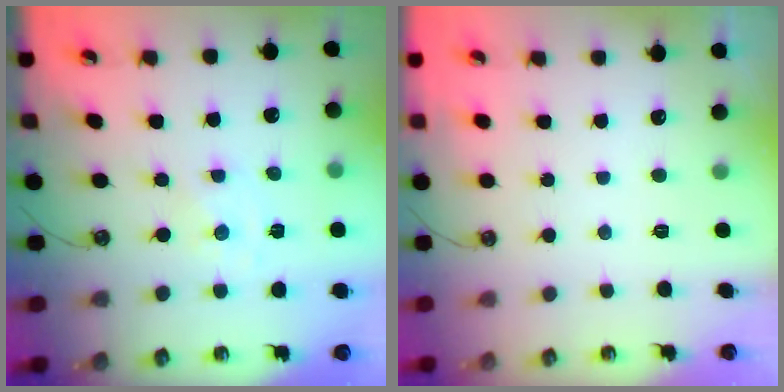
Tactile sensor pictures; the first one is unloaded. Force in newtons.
{"total": 0.0}